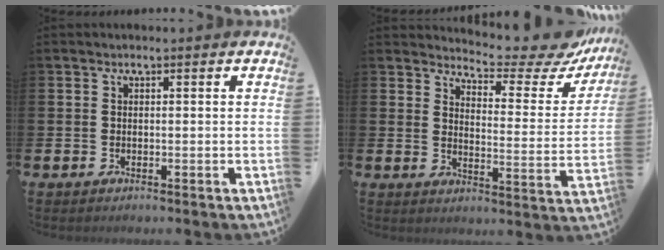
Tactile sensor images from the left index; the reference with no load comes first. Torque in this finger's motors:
{"motor_torque": [1.07, -1.07, 0.38, 0.02]}